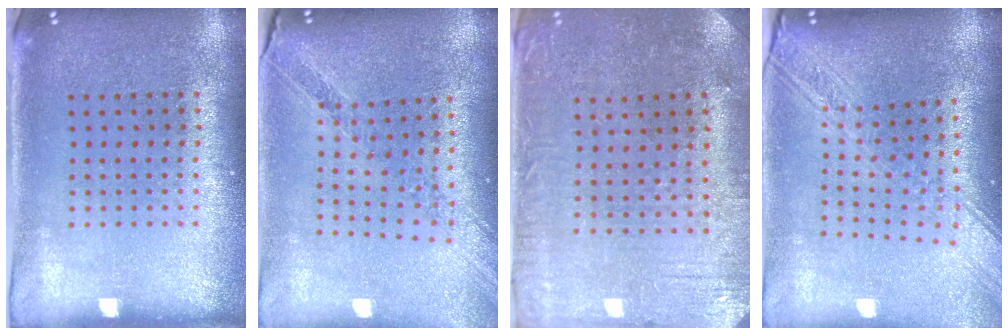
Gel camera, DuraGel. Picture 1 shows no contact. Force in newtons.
{"total": 1.1, "press": 1.1, "slide": 0.1}
{"total": 0.7, "press": 0.6, "slide": 0.4}
{"total": 2.7, "press": 2.2, "slide": 1.5}